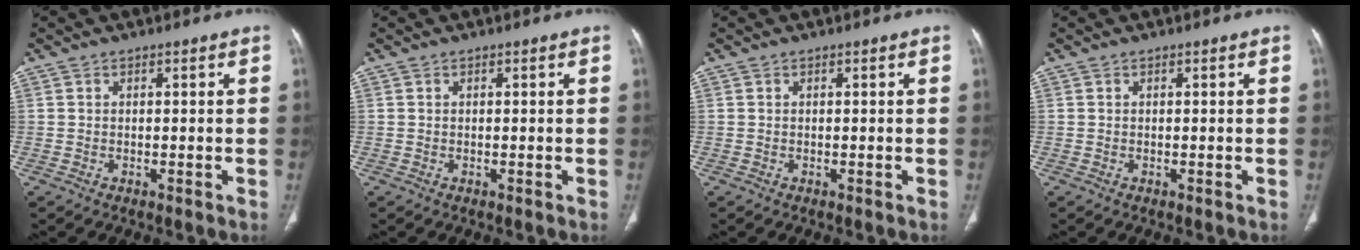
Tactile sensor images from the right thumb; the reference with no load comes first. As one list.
[{"total": 0.0}, {"total": 0.0}, {"total": 0.0}]